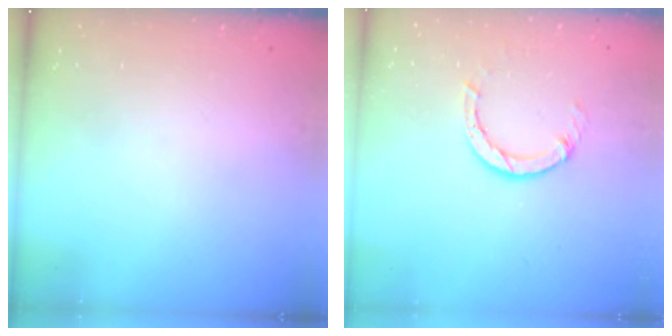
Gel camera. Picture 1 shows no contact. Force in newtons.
{"total": 4.4, "press": 4.4, "slide": 0.5}